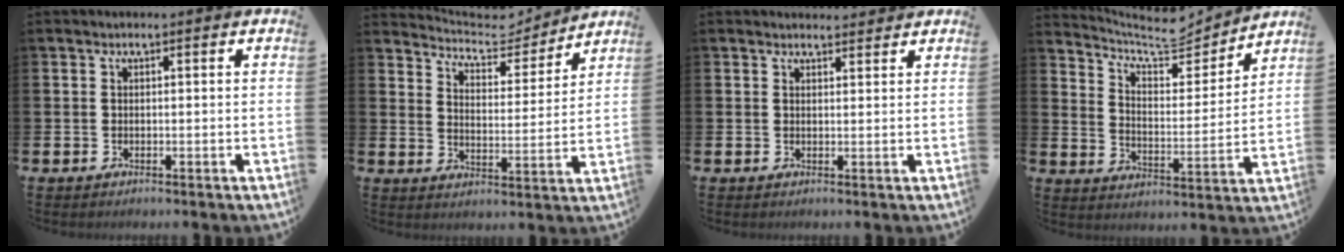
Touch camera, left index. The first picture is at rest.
{"total": 5.6, "force": [5.2, 2.0, 0.8], "torque": [-0.036, -0.043, 0.083]}
{"total": 1.7, "force": [1.7, 0.3, 0.0], "torque": [0.006, -0.008, 0.029]}
{"total": 7.6, "force": [7.0, 2.1, 2.1], "torque": [-0.062, -0.056, 0.117]}